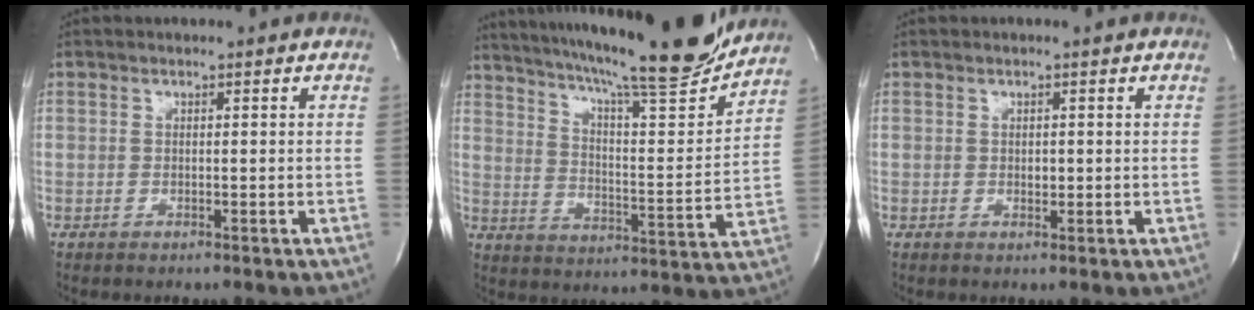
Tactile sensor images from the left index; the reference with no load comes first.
{"total": 22.3, "force": [19.4, 1.4, 10.8], "torque": [-0.183, -0.041, 0.273]}
{"total": 1.0, "force": [-0.6, 0.6, 0.5], "torque": [-0.005, -0.005, -0.010]}